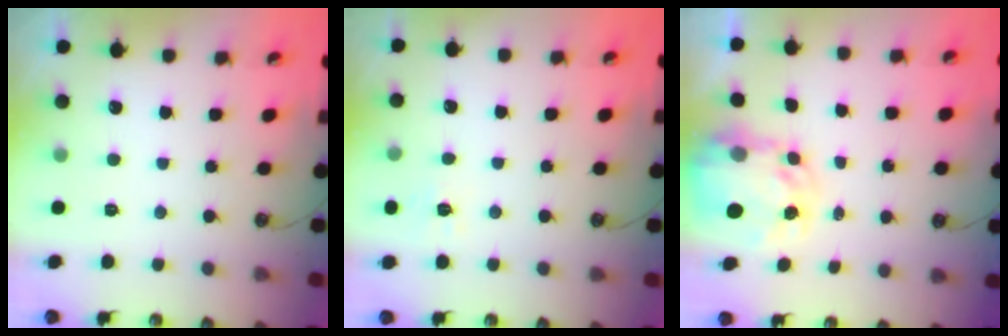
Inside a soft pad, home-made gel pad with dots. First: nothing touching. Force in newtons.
{"total": 5.8, "press": 5.7, "slide": 0.5}
{"total": 4.9, "press": 4.9, "slide": 0.4}